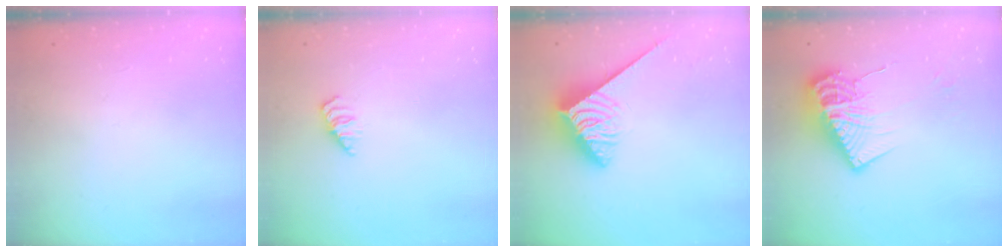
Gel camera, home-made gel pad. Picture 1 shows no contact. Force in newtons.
{"total": 1.7, "press": 1.7, "slide": 0.3}
{"total": 3.7, "press": 3.7, "slide": 0.4}
{"total": 16.0, "press": 16.0, "slide": 0.6}